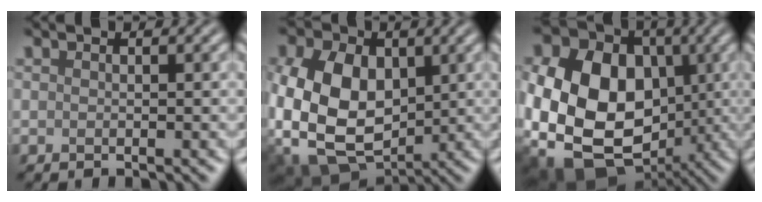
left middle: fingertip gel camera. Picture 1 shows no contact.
{"total": 12.3, "force": [0.0, 9.1, 8.2], "torque": [-0.166, -0.011, 0.001]}
{"total": 17.6, "force": [-1.8, 13.9, 10.6], "torque": [-0.206, -0.016, -0.060]}